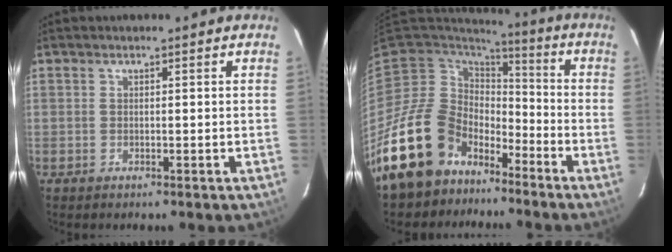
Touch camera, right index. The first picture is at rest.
{"total": 19.4, "force": [-12.6, 13.2, 6.4], "torque": [-0.168, 0.015, -0.200]}